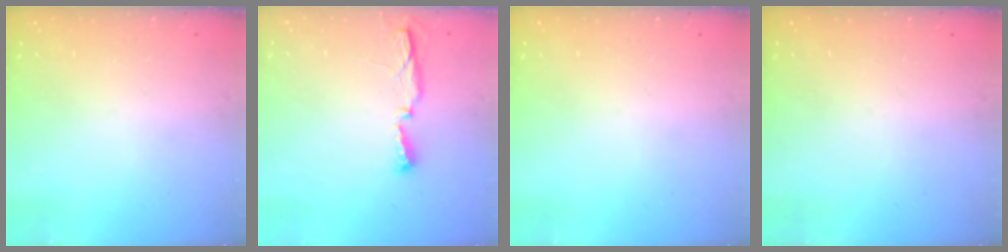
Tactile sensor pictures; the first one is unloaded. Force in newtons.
{"total": 5.0, "press": 4.9, "slide": 0.9}
{"total": 0.0}
{"total": 0.0}